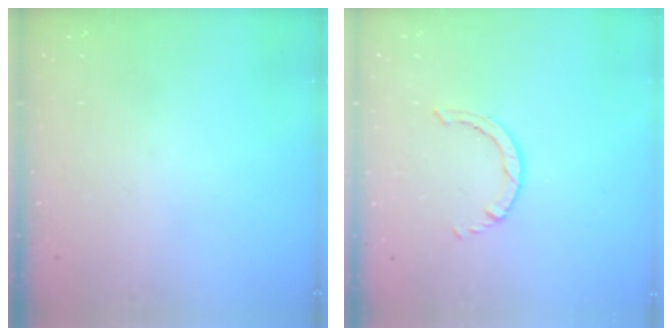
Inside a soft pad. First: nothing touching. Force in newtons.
{"total": 0.8, "press": 0.7, "slide": 0.2}